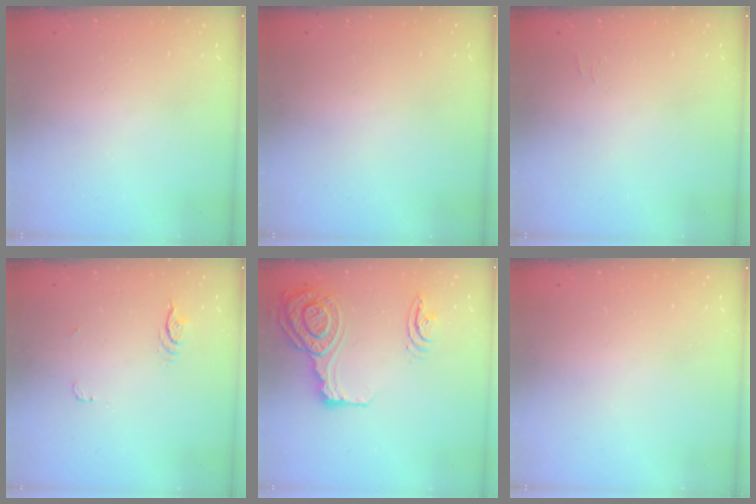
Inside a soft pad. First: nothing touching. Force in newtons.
{"total": 0.0}
{"total": 4.5, "press": 4.4, "slide": 0.9}
{"total": 3.9, "press": 3.6, "slide": 1.7}
{"total": 18.9, "press": 18.6, "slide": 3.2}
{"total": 0.0}